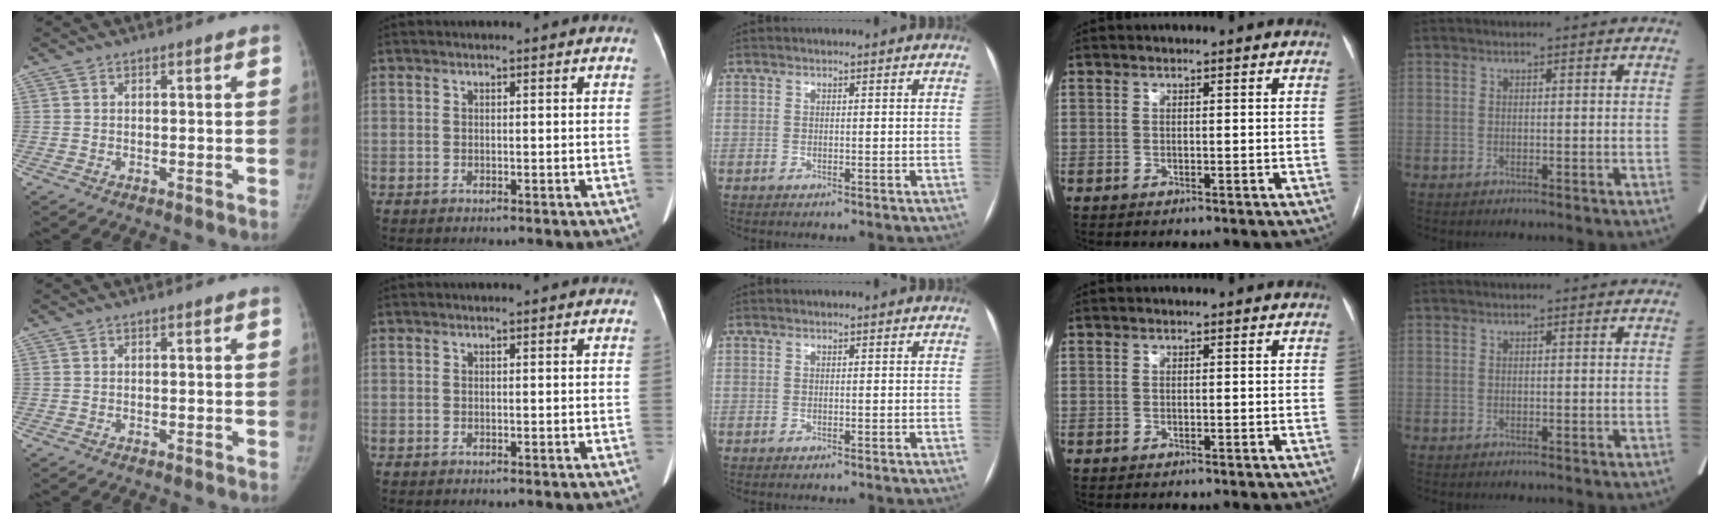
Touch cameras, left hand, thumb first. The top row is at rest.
{}